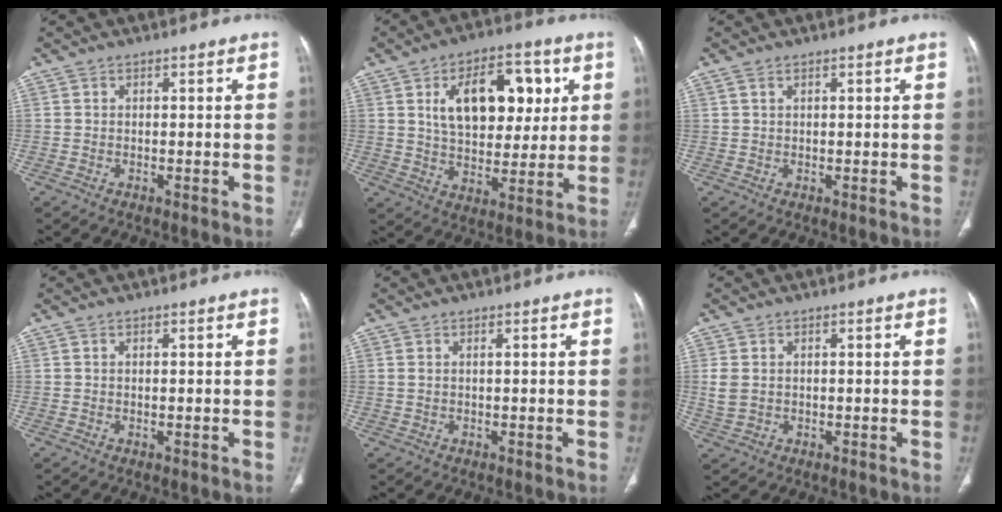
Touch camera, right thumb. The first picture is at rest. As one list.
[{"total": 17.2, "force": [5.0, 10.0, 13.1], "torque": [-0.156, -0.004, 0.084]}, {"total": 0.8, "force": [0.6, 0.3, 0.5], "torque": [-0.010, 0.006, 0.013]}, {"total": 0.0}, {"total": 0.7, "force": [0.3, 0.1, 0.6], "torque": [-0.024, 0.008, 0.008]}, {"total": 3.2, "force": [0.4, 2.3, 2.1], "torque": [-0.052, 0.002, 0.012]}]